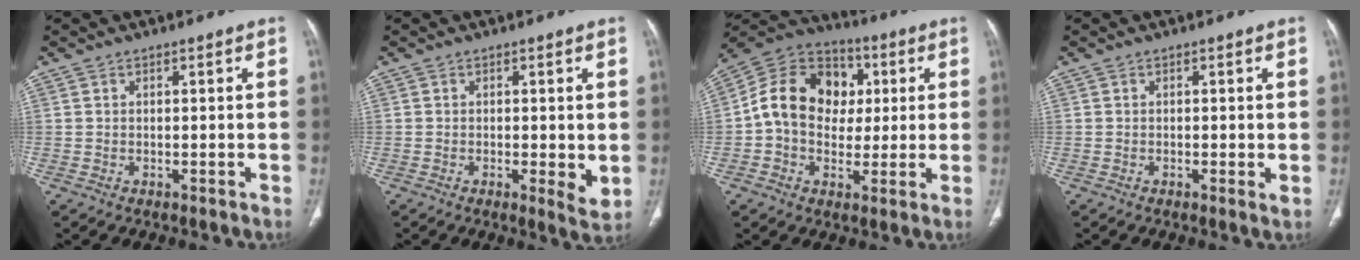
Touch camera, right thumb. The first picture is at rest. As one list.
[{"total": 4.2, "force": [-0.4, 1.3, 3.9], "torque": [-0.062, -0.014, -0.008]}, {"total": 16.2, "force": [1.4, 12.8, 9.7], "torque": [-0.137, 0.025, 0.015]}, {"total": 1.6, "force": [-0.2, 0.4, 1.5], "torque": [-0.029, -0.006, -0.005]}]